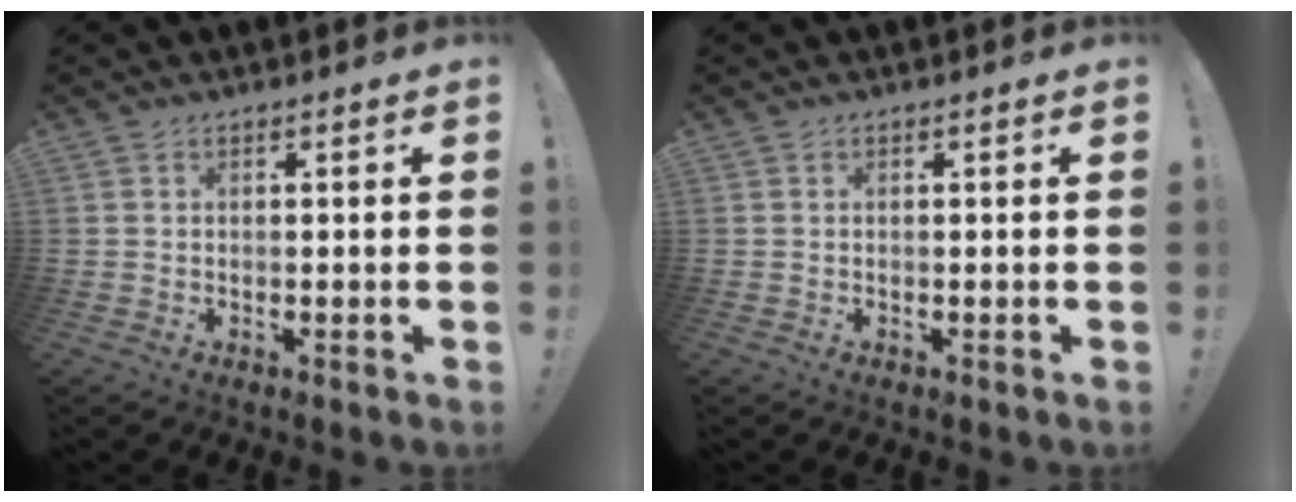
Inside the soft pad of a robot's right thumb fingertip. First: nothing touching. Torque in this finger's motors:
{"motor_torque": [0.26, 0.20, 0.01, 0.05, 0.00]}